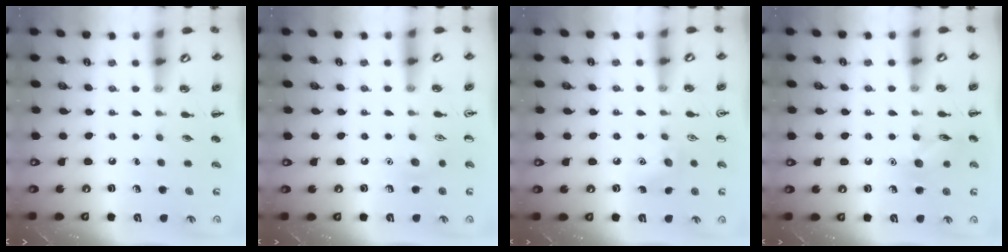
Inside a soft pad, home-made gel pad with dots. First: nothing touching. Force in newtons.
{"total": 6.4, "press": 6.1, "slide": 2.0}
{"total": 8.3, "press": 8.2, "slide": 1.7}
{"total": 8.2, "press": 8.2, "slide": 0.7}